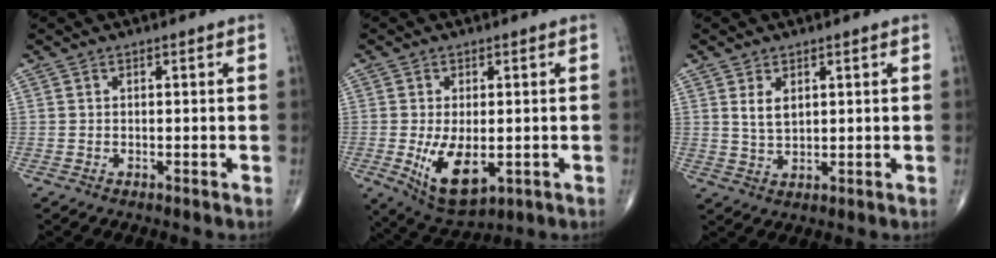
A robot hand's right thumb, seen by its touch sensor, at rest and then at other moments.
{"total": 9.9, "force": [-1.9, 5.1, 8.3], "torque": [-0.140, -0.017, -0.016]}
{"total": 3.7, "force": [1.4, 2.1, 2.7], "torque": [-0.046, -0.011, 0.033]}